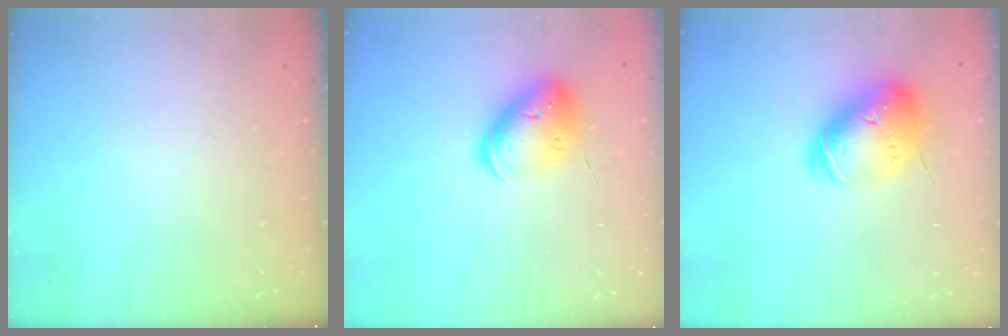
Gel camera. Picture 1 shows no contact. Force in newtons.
{"total": 13.2, "press": 13.1, "slide": 1.9}
{"total": 18.2, "press": 18.0, "slide": 2.6}